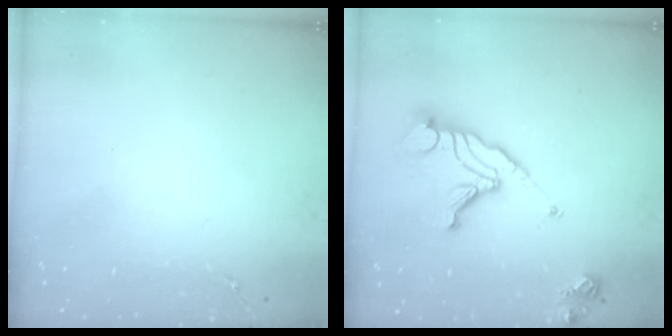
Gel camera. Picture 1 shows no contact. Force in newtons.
{"total": 14.9, "press": 14.8, "slide": 1.5}